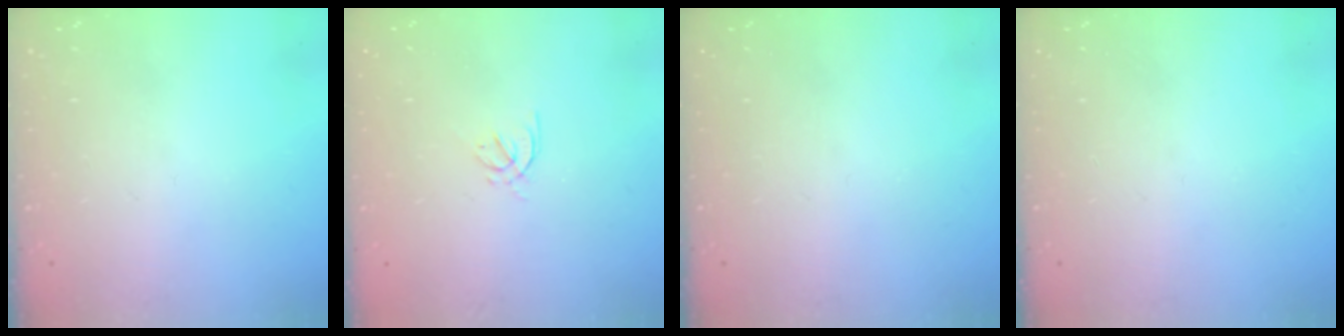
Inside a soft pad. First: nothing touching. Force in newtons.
{"total": 2.1, "press": 2.0, "slide": 0.6}
{"total": 0.0}
{"total": 0.0}